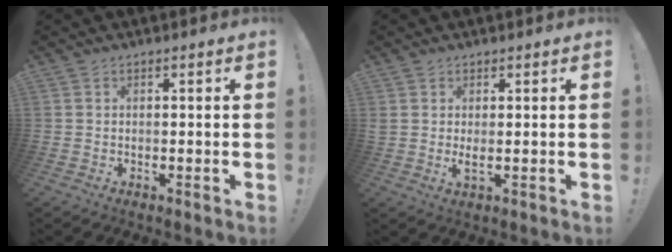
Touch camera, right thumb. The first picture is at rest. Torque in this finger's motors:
{"motor_torque": [-0.01, 0.04, 0.22, -0.07, 0.01]}